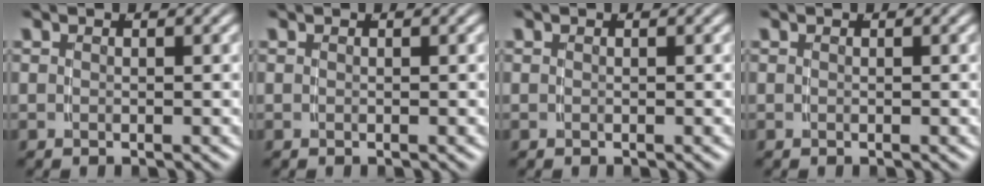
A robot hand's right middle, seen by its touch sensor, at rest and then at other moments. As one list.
[{"total": 0.0}, {"total": 0.0}, {"total": 0.0}]